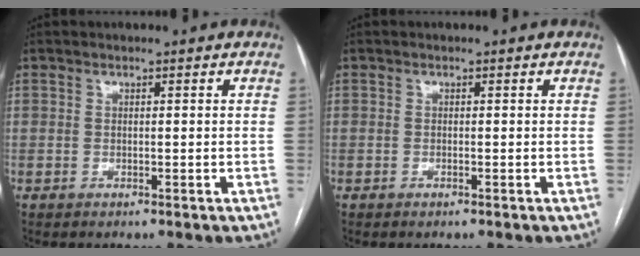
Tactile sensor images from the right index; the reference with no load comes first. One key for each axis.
{"total": 0.0}